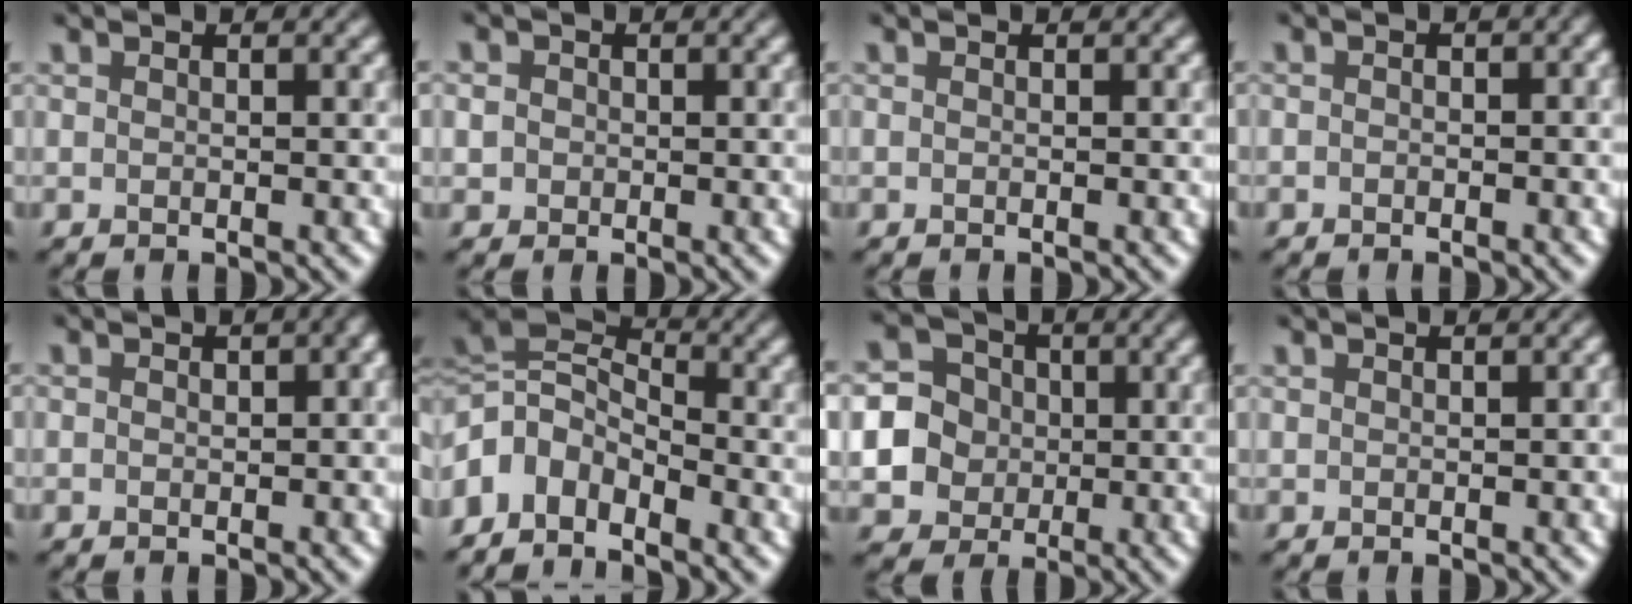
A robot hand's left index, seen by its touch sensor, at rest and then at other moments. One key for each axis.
{"total": 1.7, "fx": 0.1, "fy": 1.6, "fz": 0.5, "tx": 0.004, "ty": 0.006, "tz": -0.003}
{"total": 0.0}
{"total": 1.7, "fx": -0.4, "fy": 1.1, "fz": 1.2, "tx": -0.014, "ty": -0.004, "tz": -0.008}
{"total": 2.5, "fx": 0.0, "fy": 1.6, "fz": 2.0, "tx": -0.016, "ty": 0.000, "tz": 0.001}
{"total": 4.9, "fx": -3.0, "fy": 2.9, "fz": 2.6, "tx": -0.052, "ty": 0.003, "tz": -0.074}
{"total": 9.5, "fx": -1.5, "fy": 9.0, "fz": 2.5, "tx": -0.078, "ty": 0.003, "tz": -0.048}
{"total": 0.7, "fx": 0.1, "fy": 0.3, "fz": 0.6, "tx": -0.008, "ty": 0.003, "tz": 0.002}